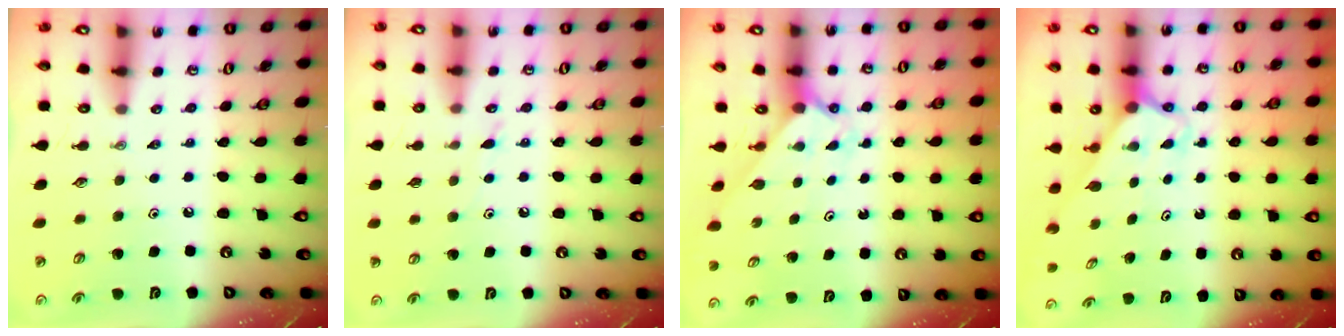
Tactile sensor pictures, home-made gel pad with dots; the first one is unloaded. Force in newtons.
{"total": 5.0, "press": 5.0, "slide": 0.4}
{"total": 1.8, "press": 1.8, "slide": 0.2}
{"total": 2.4, "press": 2.4, "slide": 0.1}